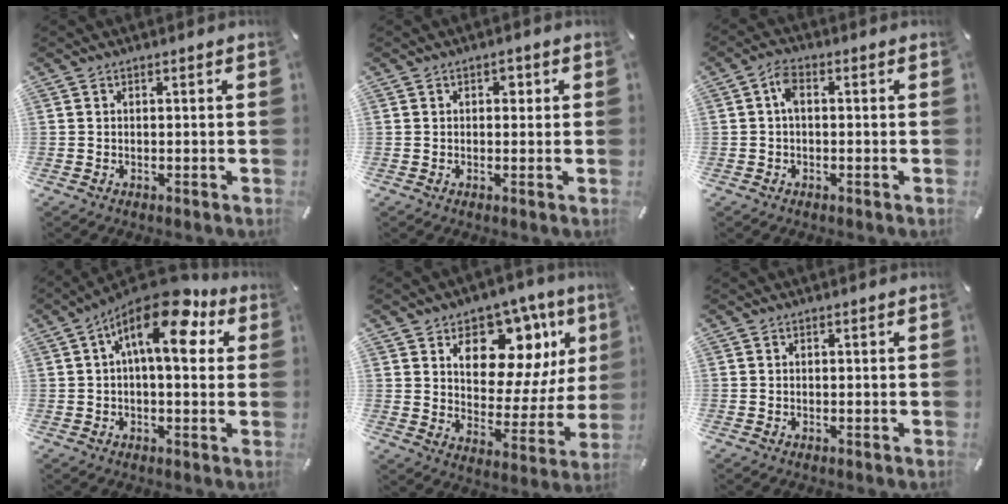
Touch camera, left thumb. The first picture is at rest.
{"total": 1.7, "force": [0.4, 1.3, 1.0], "torque": [-0.015, 0.006, 0.002]}
{"total": 3.6, "force": [0.0, 1.9, 3.0], "torque": [-0.068, 0.008, -0.004]}
{"total": 14.9, "force": [6.1, 6.4, 12.0], "torque": [-0.183, -0.036, 0.098]}
{"total": 14.4, "force": [7.9, 9.7, 7.2], "torque": [-0.101, -0.059, 0.140]}
{"total": 0.0}